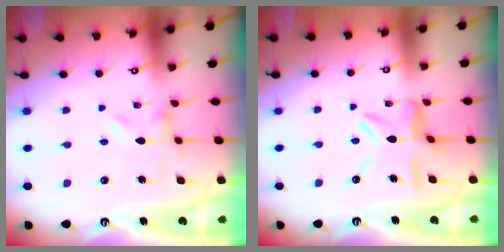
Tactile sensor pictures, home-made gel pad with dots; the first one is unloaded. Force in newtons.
{"total": 11.0, "press": 10.9, "slide": 1.0}